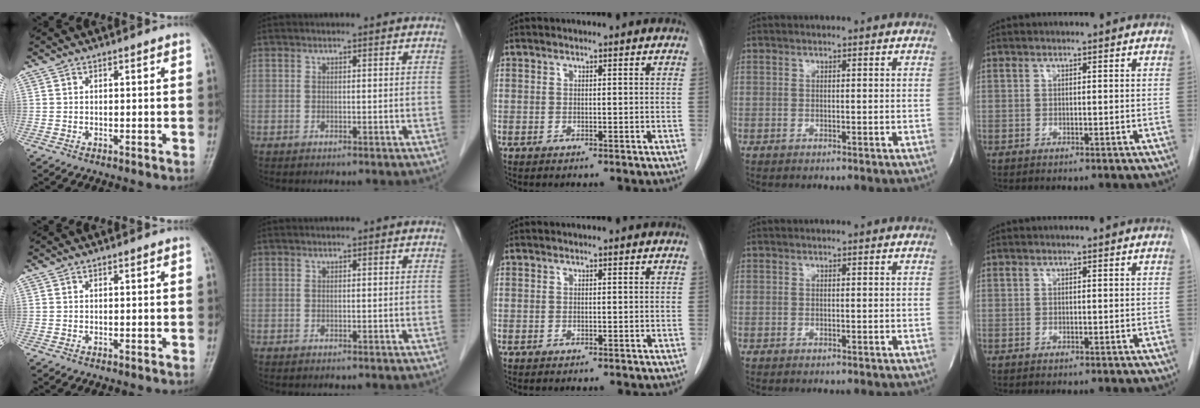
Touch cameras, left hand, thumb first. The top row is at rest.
{}